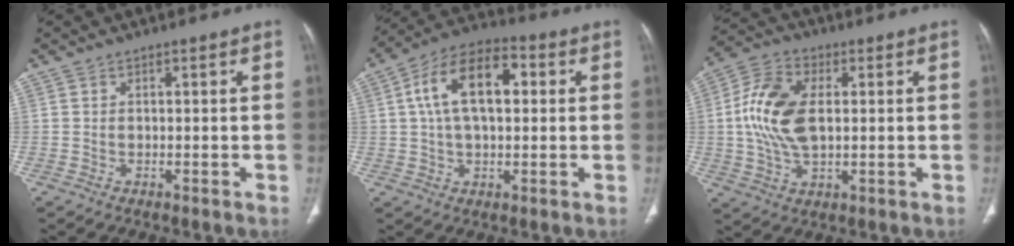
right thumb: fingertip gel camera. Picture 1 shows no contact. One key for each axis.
{"total": 14.4, "fx": 2.9, "fy": 7.9, "fz": 11.7, "tx": -0.198, "ty": 0.026, "tz": 0.042}
{"total": 13.0, "fx": 1.1, "fy": 7.4, "fz": 10.6, "tx": -0.215, "ty": 0.011, "tz": 0.018}